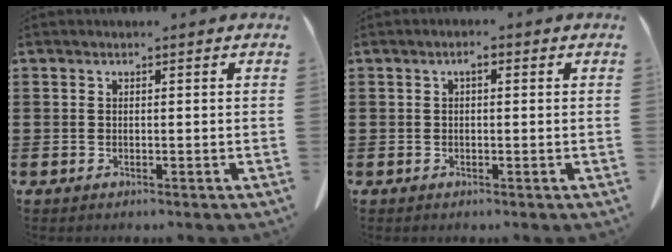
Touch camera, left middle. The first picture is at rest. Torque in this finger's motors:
{"motor_torque": [0.48, -0.38, 0.00, 0.02]}